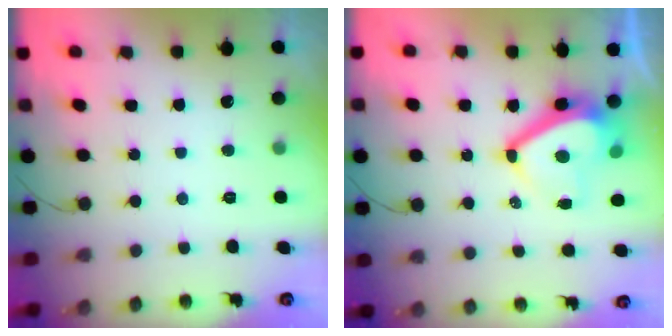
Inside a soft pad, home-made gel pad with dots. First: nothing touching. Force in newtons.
{"total": 10.6, "press": 10.2, "slide": 2.7}